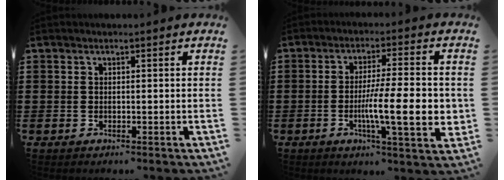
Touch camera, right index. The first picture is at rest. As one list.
[{"total": 12.1, "force": [-1.7, 2.2, 11.8], "torque": [-0.192, -0.011, -0.031]}]